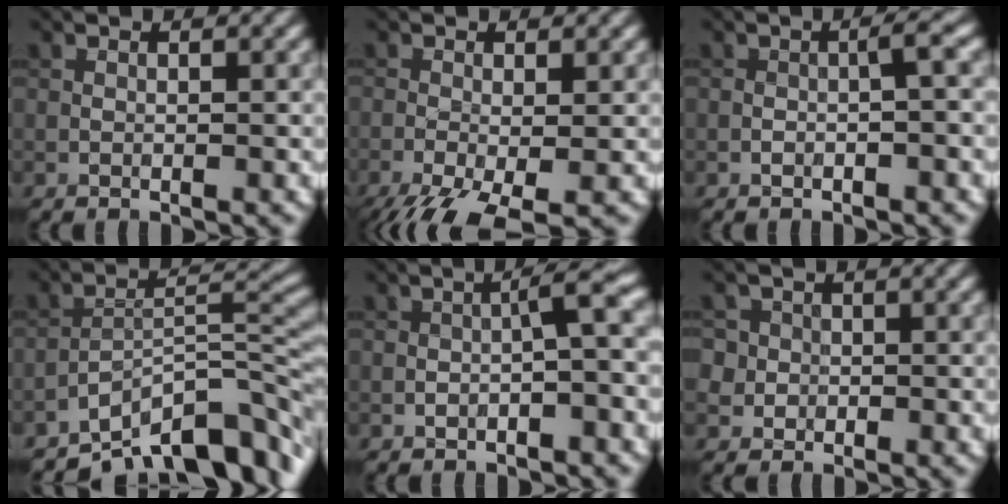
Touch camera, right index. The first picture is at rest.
{"total": 6.7, "force": [-3.7, 2.3, 5.1], "torque": [-0.107, -0.022, -0.064]}
{"total": 1.3, "force": [-0.7, 0.2, 1.1], "torque": [-0.019, 0.007, -0.011]}
{"total": 10.2, "force": [-7.8, 3.3, 5.6], "torque": [-0.064, 0.008, -0.146]}
{"total": 2.3, "force": [-0.7, 0.3, 2.2], "torque": [-0.034, 0.014, -0.013]}
{"total": 4.2, "force": [0.7, 4.0, 1.2], "torque": [-0.007, 0.028, -0.003]}